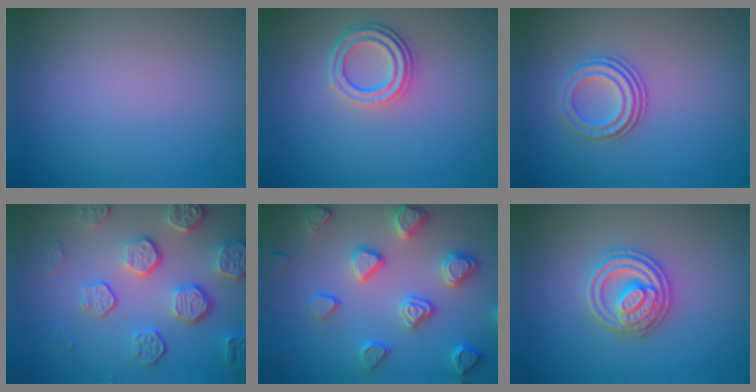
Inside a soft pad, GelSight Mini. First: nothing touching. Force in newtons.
{"total": 3.2, "press": 2.3, "slide": 2.2}
{"total": 2.8, "press": 2.1, "slide": 1.9}
{"total": 5.7, "press": 4.3, "slide": 3.7}
{"total": 4.6, "press": 4.2, "slide": 2.0}
{"total": 3.3, "press": 3.2, "slide": 0.6}